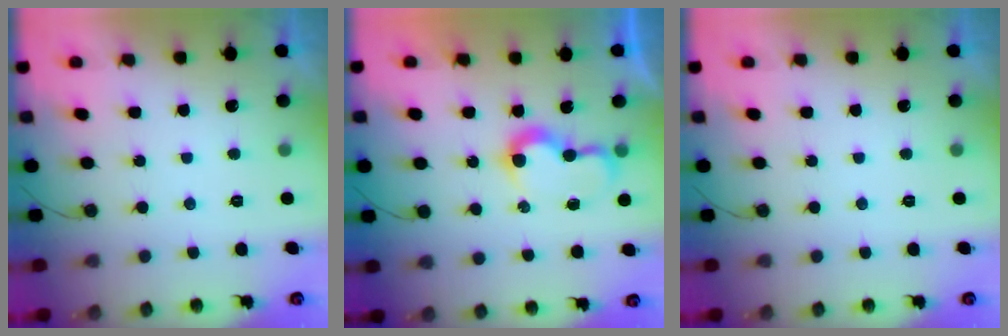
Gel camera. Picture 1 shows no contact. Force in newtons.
{"total": 6.4, "press": 6.4, "slide": 0.6}
{"total": 0.0}